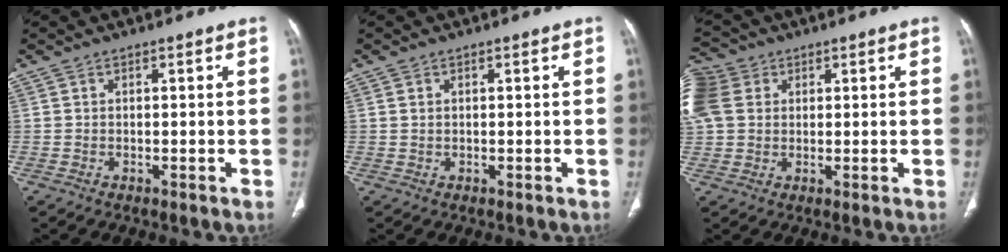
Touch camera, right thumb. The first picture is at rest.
{"total": 0.7, "force": [0.2, 0.5, 0.5], "torque": [-0.008, 0.000, 0.007]}
{"total": 13.6, "force": [4.3, 10.9, 6.9], "torque": [-0.185, 0.032, 0.083]}